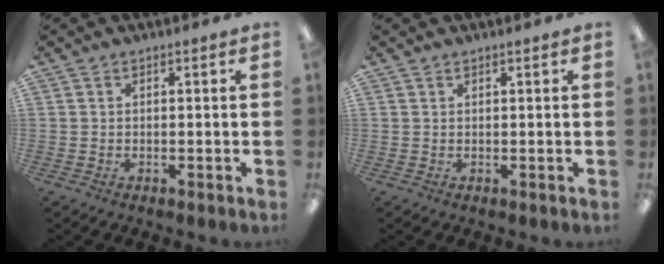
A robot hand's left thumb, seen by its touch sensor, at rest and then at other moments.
{"total": 0.5, "force": [0.5, 0.1, 0.1], "torque": [-0.003, 0.001, 0.009]}